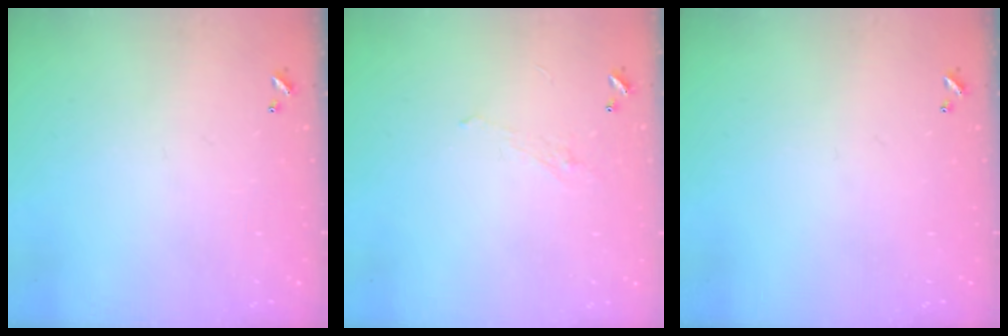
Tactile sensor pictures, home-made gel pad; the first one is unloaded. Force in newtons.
{"total": 1.0, "press": 0.8, "slide": 0.6}
{"total": 0.0}